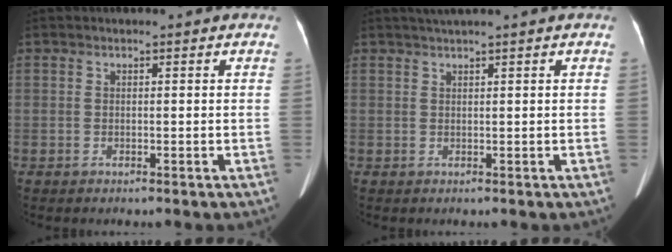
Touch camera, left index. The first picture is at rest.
{"total": 1.9, "force": [1.4, -0.6, 1.1], "torque": [-0.023, 0.011, 0.032]}